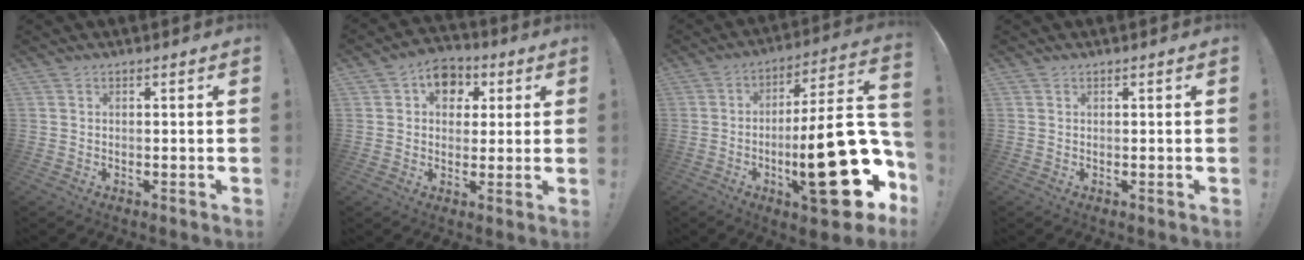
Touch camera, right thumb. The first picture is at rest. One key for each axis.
{"total": 8.6, "fx": 2.6, "fy": 7.1, "fz": 4.0, "tx": -0.046, "ty": -0.005, "tz": 0.050}
{"total": 29.3, "fx": -7.9, "fy": 8.4, "fz": 26.9, "tx": -0.394, "ty": 0.030, "tz": -0.115}
{"total": 0.0}